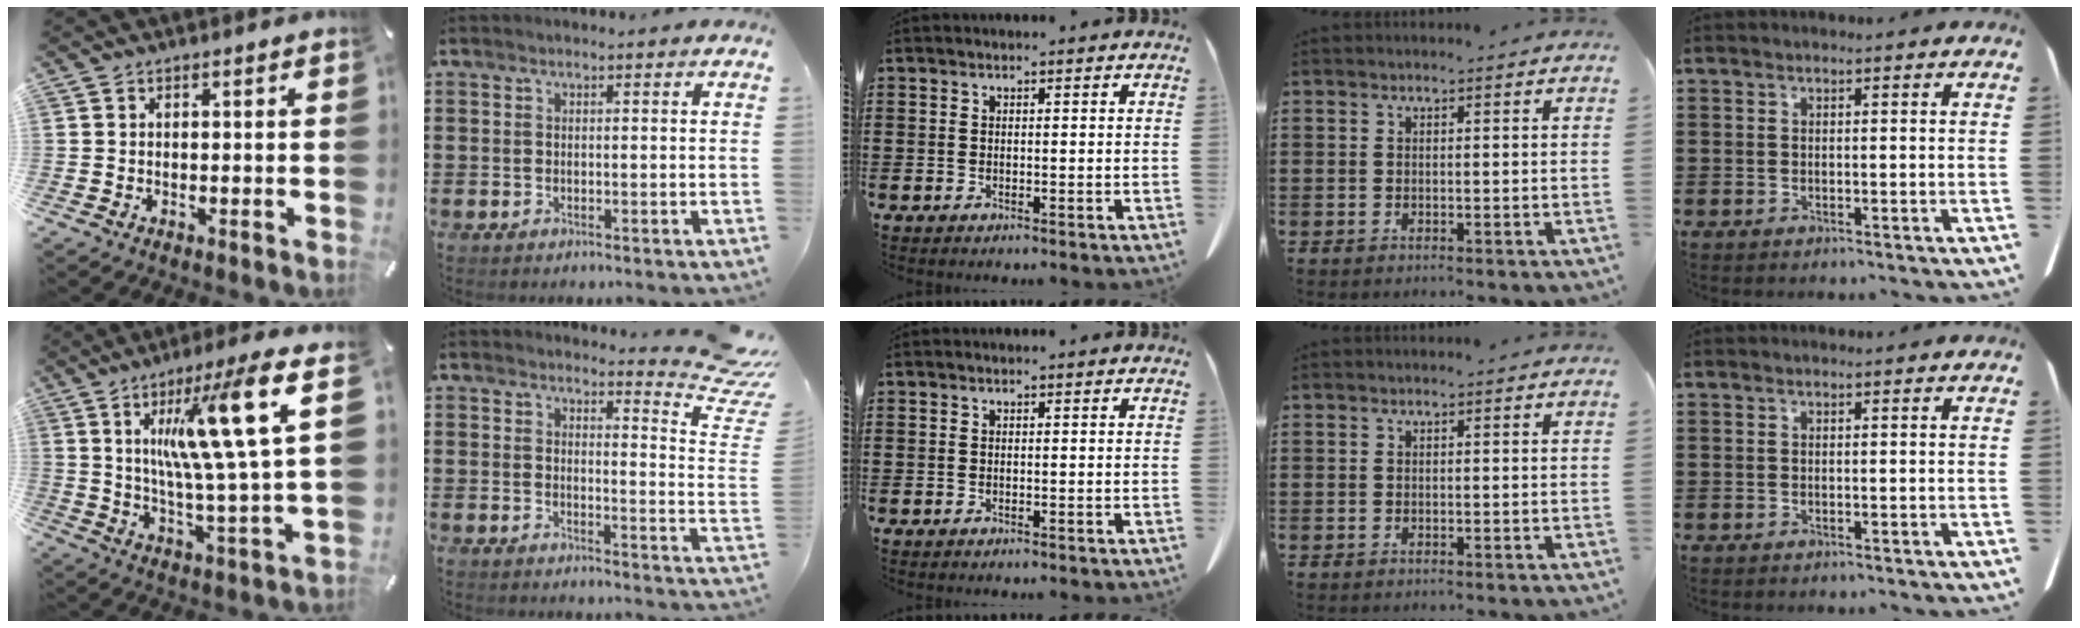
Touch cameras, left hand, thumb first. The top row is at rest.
{"thumb": {"total": 20.1, "force": [7.8, 2.2, 18.4], "torque": [-0.311, -0.028, 0.098]}, "index": {"total": 5.8, "force": [5.0, 0.8, 2.9], "torque": [-0.037, -0.039, 0.080]}}